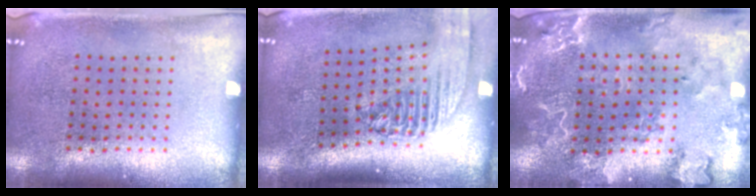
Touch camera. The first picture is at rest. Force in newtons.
{"total": 2.3, "press": 1.7, "slide": 1.5}
{"total": 2.6, "press": 2.4, "slide": 1.0}